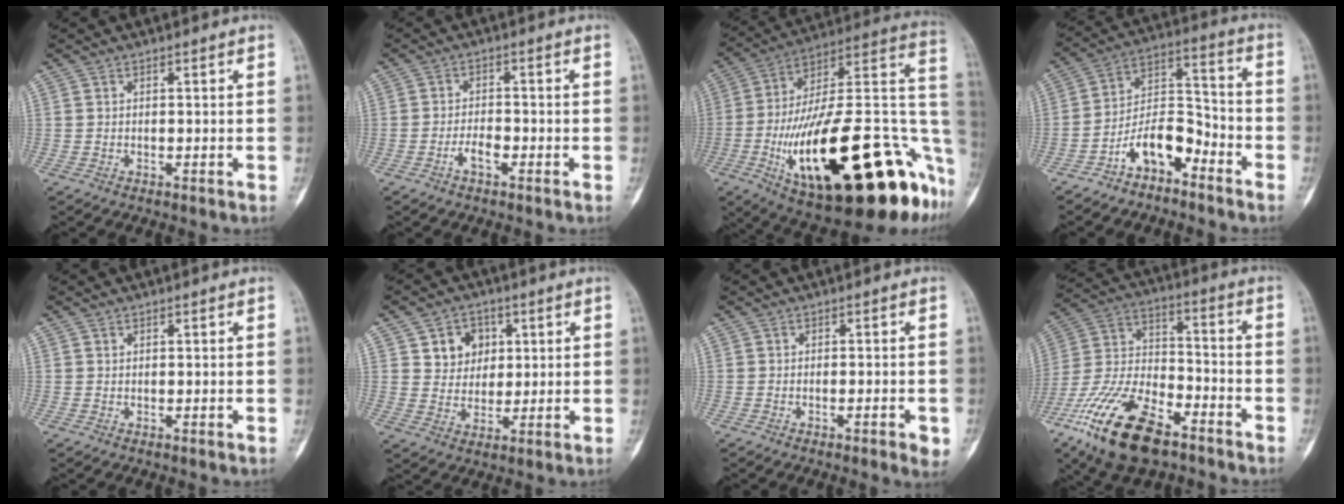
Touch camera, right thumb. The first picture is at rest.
{"total": 3.2, "force": [-1.6, 1.3, 2.4], "torque": [-0.043, 0.013, -0.034]}
{"total": 39.9, "force": [-12.9, 14.0, 35.1], "torque": [-0.451, 0.032, -0.197]}
{"total": 10.4, "force": [-6.5, 5.3, 6.2], "torque": [-0.096, 0.080, -0.125]}
{"total": 0.0}
{"total": 7.6, "force": [2.7, 6.4, 3.1], "torque": [-0.010, -0.007, 0.045]}
{"total": 3.6, "force": [-1.5, 0.8, 3.1], "torque": [-0.046, 0.002, -0.017]}
{"total": 20.8, "force": [-12.6, 9.3, 13.8], "torque": [-0.285, 0.048, -0.236]}